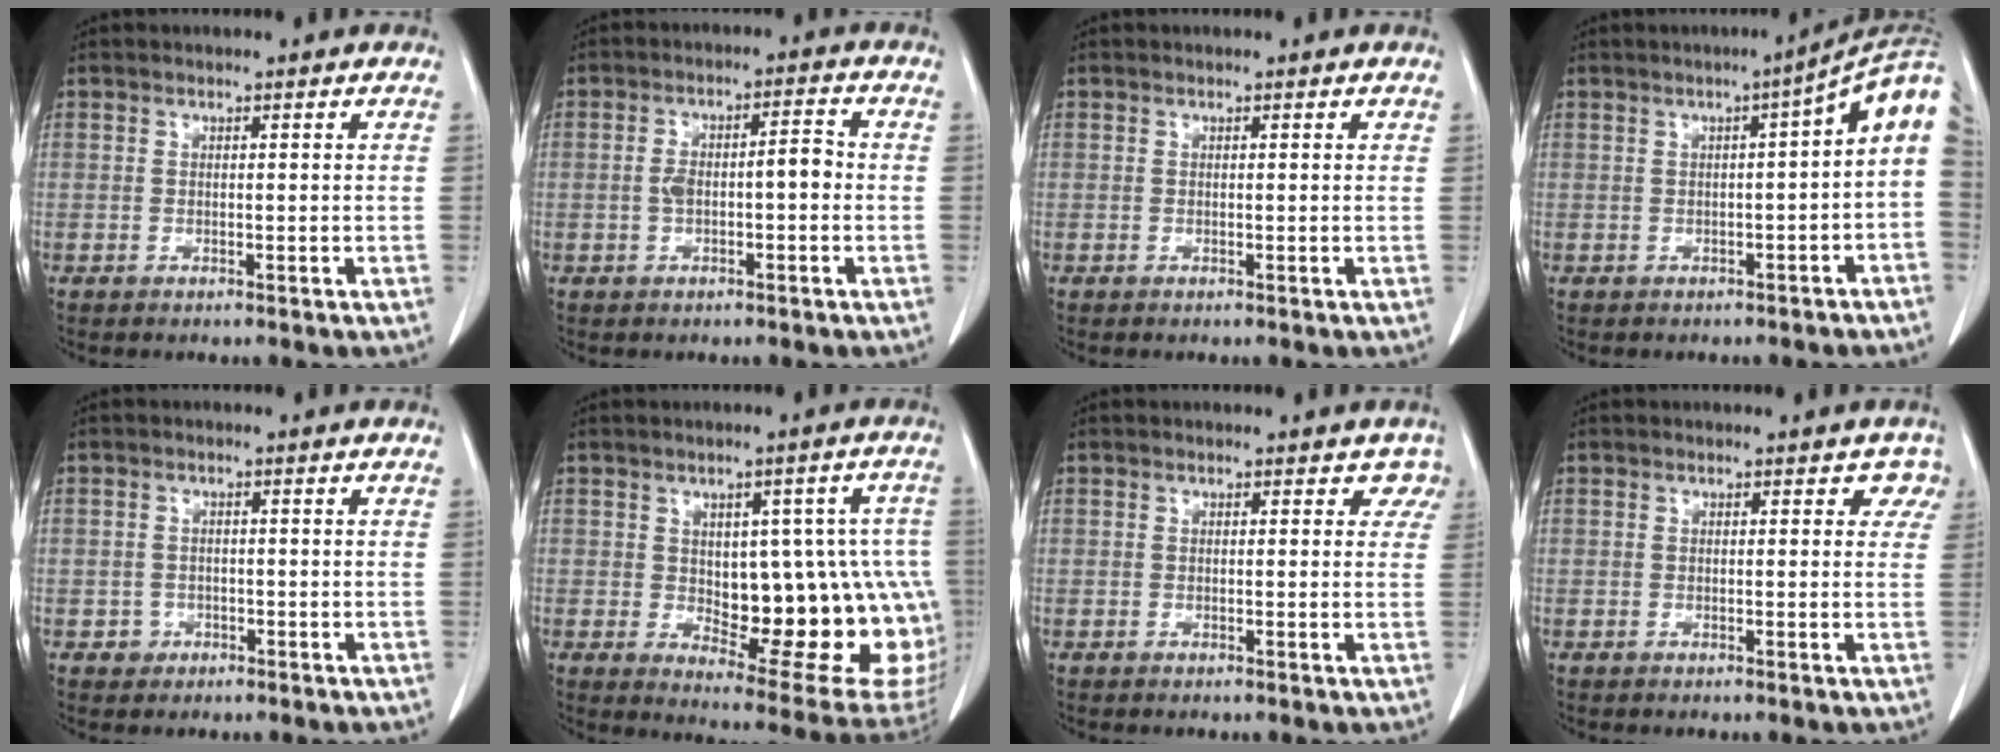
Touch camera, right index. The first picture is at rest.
{"total": 5.3, "force": [-0.7, 1.9, 4.9], "torque": [-0.093, 0.028, -0.007]}
{"total": 0.0}
{"total": 7.6, "force": [0.5, 1.5, 7.5], "torque": [-0.095, 0.031, -0.002]}
{"total": 1.9, "force": [-0.8, 1.7, 0.1], "torque": [0.005, 0.010, -0.013]}
{"total": 19.7, "force": [-1.4, 8.4, 17.7], "torque": [-0.153, 0.025, 0.015]}
{"total": 2.2, "force": [1.6, 1.4, 0.5], "torque": [0.020, -0.003, -0.003]}
{"total": 2.2, "force": [1.2, 1.5, 1.1], "torque": [0.011, 0.001, -0.001]}